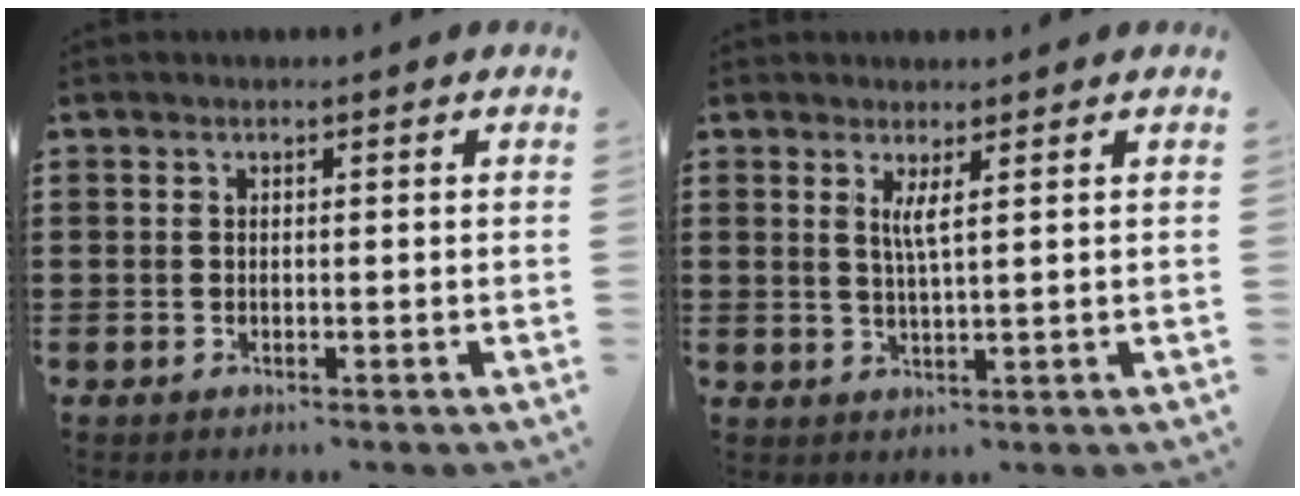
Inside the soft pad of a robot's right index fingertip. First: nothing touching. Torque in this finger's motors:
{"motor_torque": [0.39, 0.02, 0.25, 0.06]}